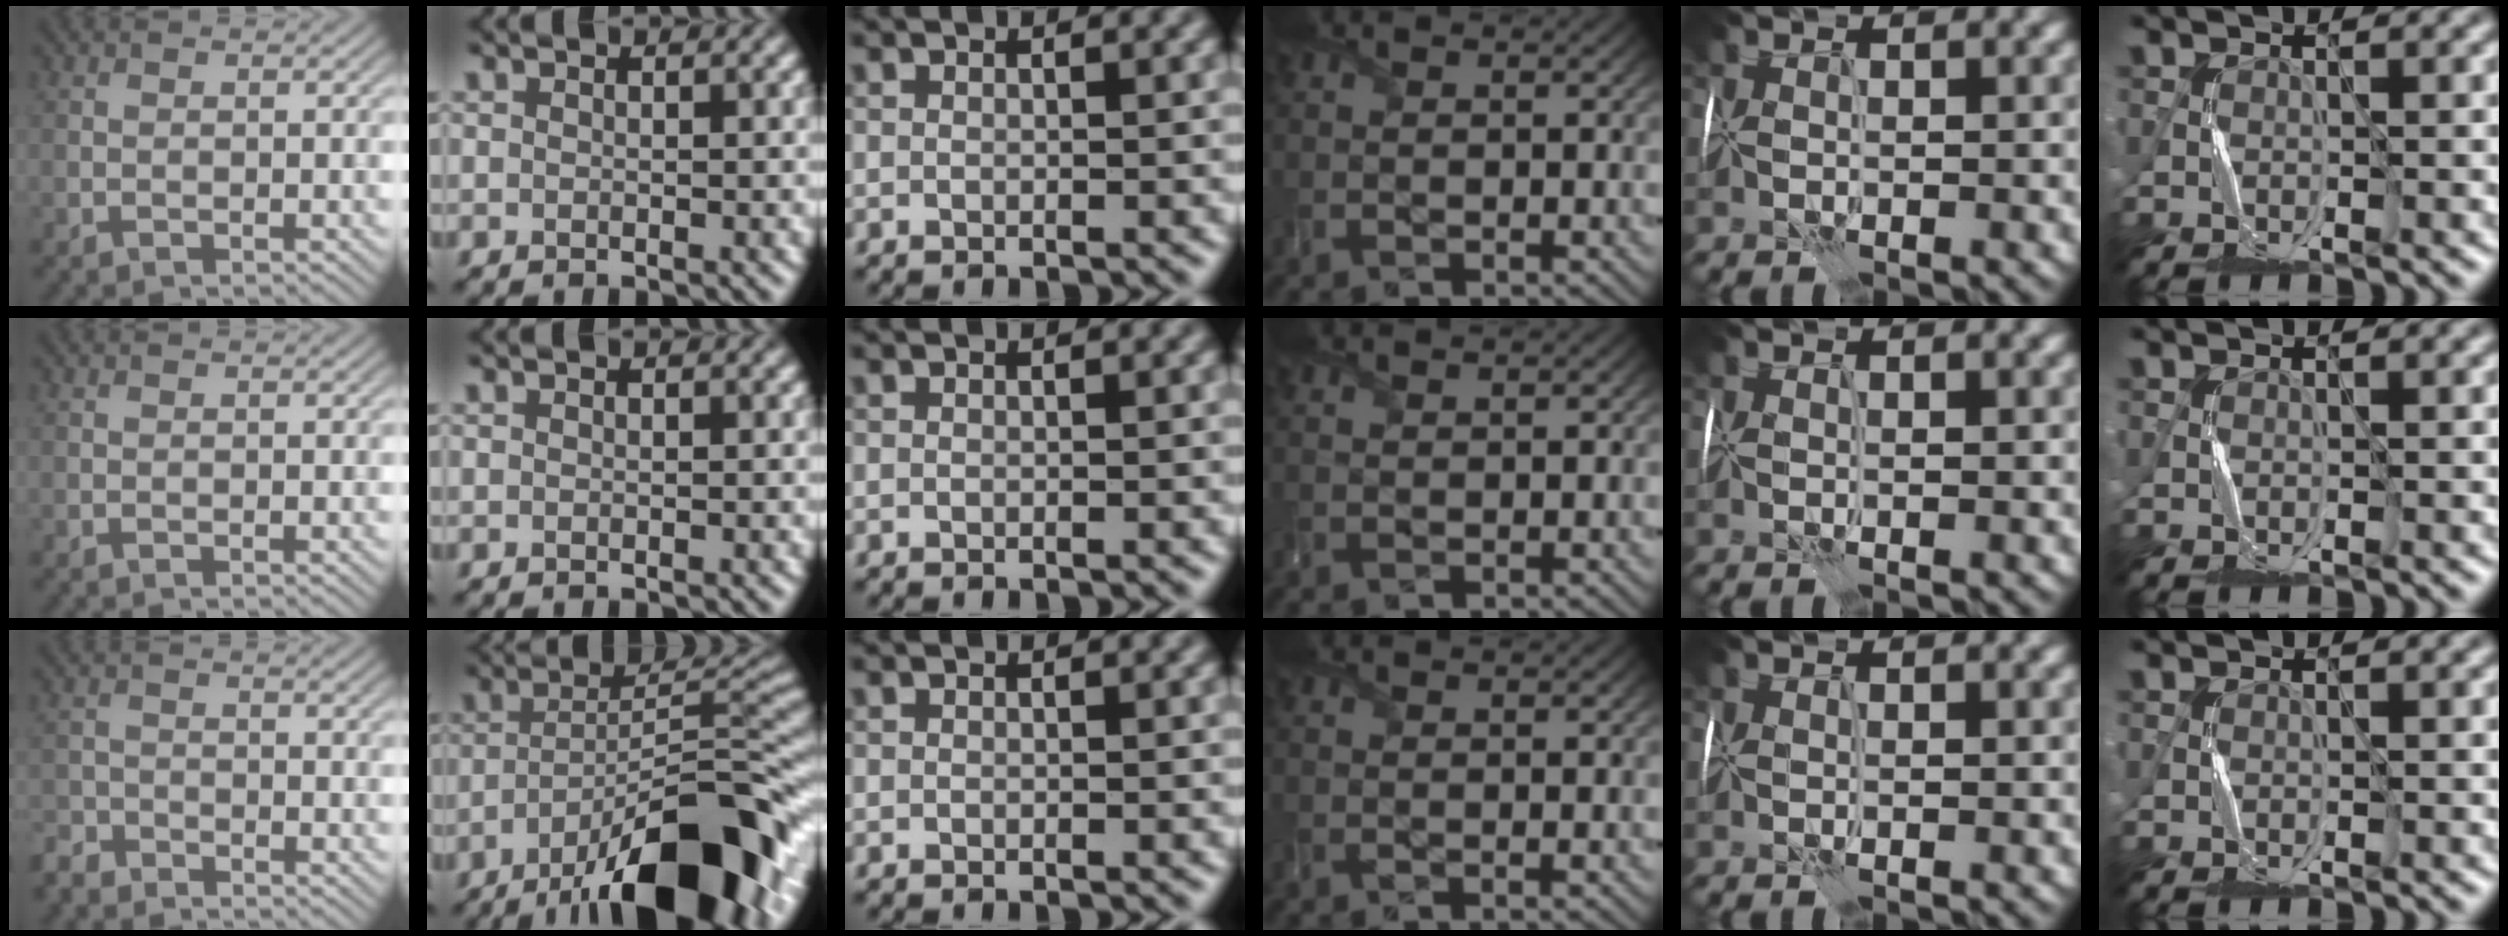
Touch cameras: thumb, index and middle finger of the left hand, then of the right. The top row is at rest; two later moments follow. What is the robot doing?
{"motion": "wrap", "object": "felt sheet"}